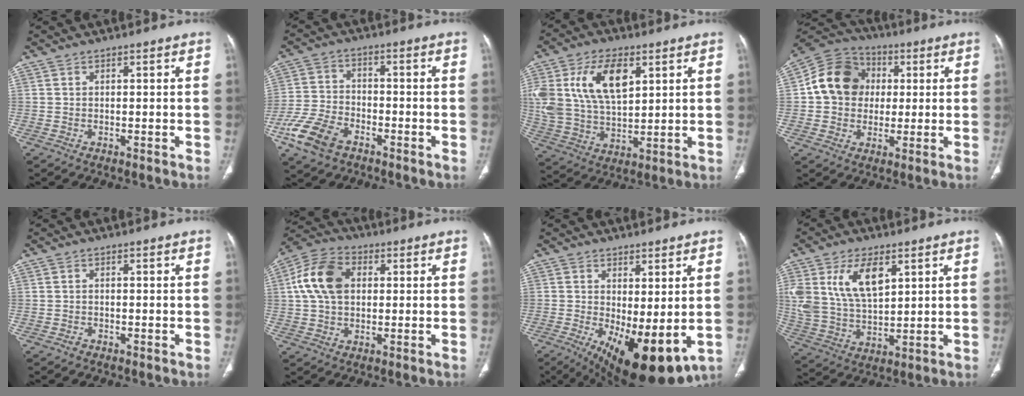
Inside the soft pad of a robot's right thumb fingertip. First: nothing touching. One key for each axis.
{"total": 10.5, "fx": -5.9, "fy": 6.2, "fz": 6.1, "tx": -0.130, "ty": 0.016, "tz": -0.114}
{"total": 17.2, "fx": 6.0, "fy": 9.7, "fz": 12.9, "tx": -0.244, "ty": -0.013, "tz": 0.119}
{"total": 13.1, "fx": 1.7, "fy": 11.2, "fz": 6.6, "tx": -0.093, "ty": 0.018, "tz": 0.018}
{"total": 0.7, "fx": -0.5, "fy": 0.4, "fz": 0.2, "tx": -0.003, "ty": 0.001, "tz": -0.011}
{"total": 11.4, "fx": 2.1, "fy": 7.8, "fz": 8.1, "tx": -0.151, "ty": 0.019, "tz": 0.032}
{"total": 13.8, "fx": -2.9, "fy": 5.5, "fz": 12.3, "tx": -0.188, "ty": -0.027, "tz": -0.022}
{"total": 13.4, "fx": 5.4, "fy": 7.1, "fz": 9.9, "tx": -0.188, "ty": -0.018, "tz": 0.116}